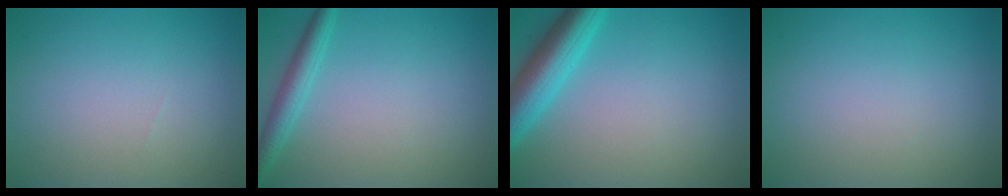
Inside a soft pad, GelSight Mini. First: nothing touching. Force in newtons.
{"total": 2.5, "press": 2.5, "slide": 0.1}
{"total": 5.5, "press": 5.5, "slide": 0.3}
{"total": 0.0}